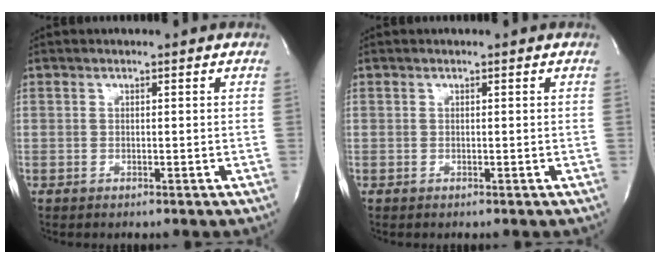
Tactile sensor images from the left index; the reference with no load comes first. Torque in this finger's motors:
{"motor_torque": [0.38, 0.34, -0.02, 0.00]}